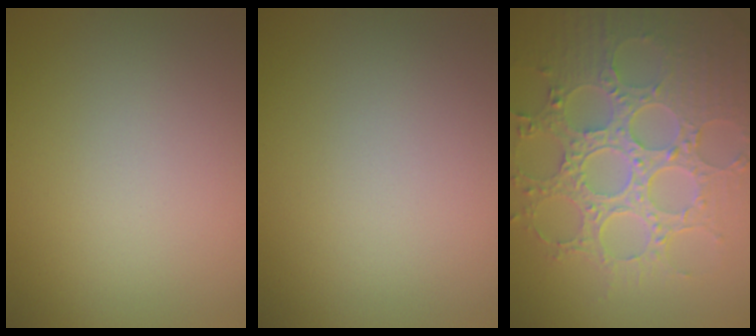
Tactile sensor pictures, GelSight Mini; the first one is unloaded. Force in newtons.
{"total": 0.0}
{"total": 8.9, "press": 6.5, "slide": 6.1}